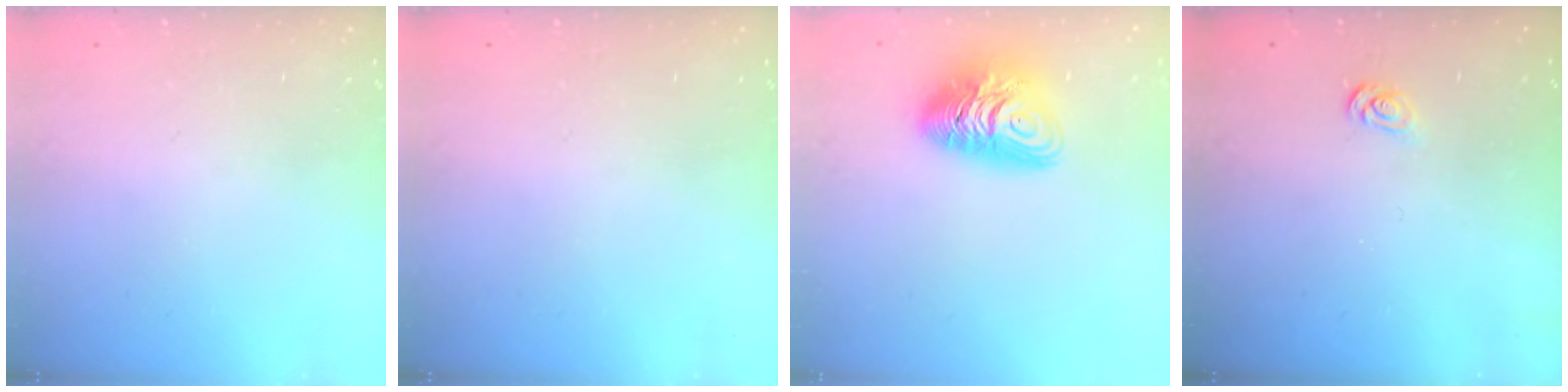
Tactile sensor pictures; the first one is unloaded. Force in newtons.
{"total": 0.0}
{"total": 11.5, "press": 11.4, "slide": 1.1}
{"total": 2.6, "press": 2.6, "slide": 0.3}